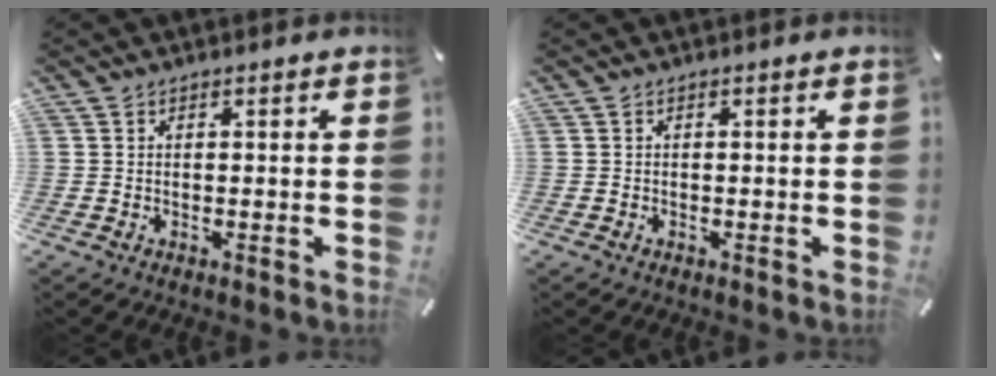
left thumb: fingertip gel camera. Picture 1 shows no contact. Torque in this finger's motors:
{"motor_torque": [-0.03, 0.02, -0.02, 0.01, 0.00]}